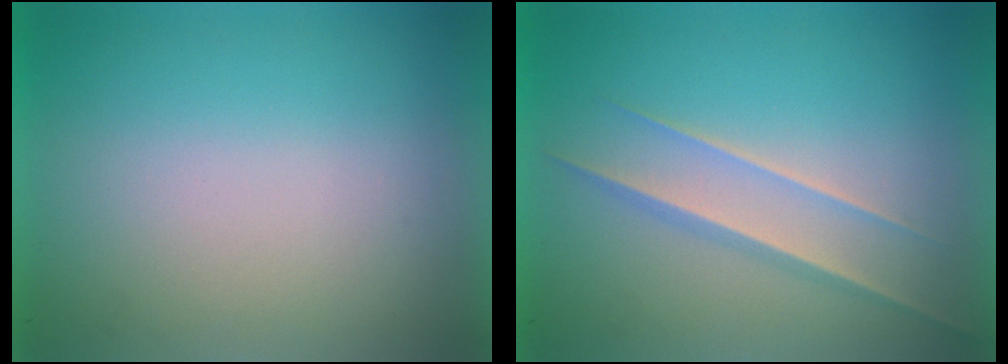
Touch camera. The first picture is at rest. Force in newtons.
{"total": 1.5}